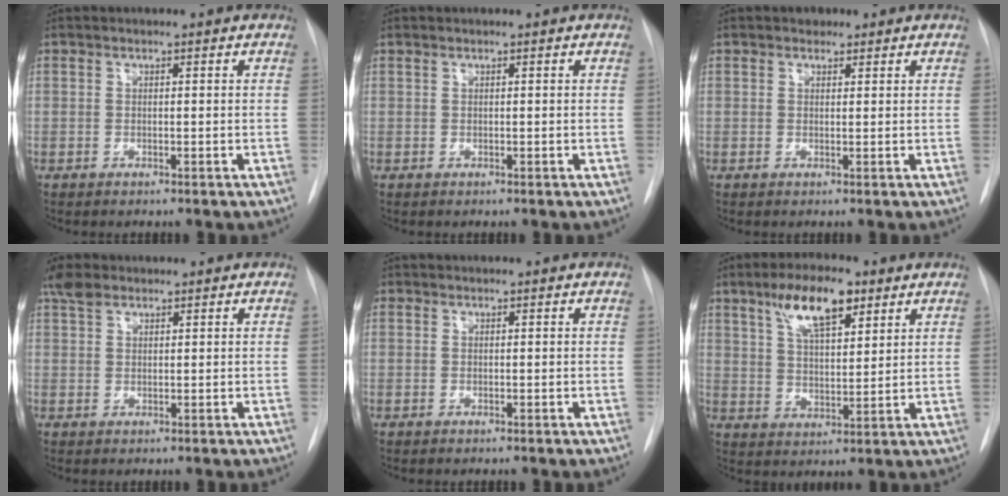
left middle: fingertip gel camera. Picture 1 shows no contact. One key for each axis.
{"total": 0.0}
{"total": 1.4, "fx": 1.0, "fy": 1.0, "fz": 0.3, "tx": -0.005, "ty": 0.001, "tz": 0.012}
{"total": 3.0, "fx": 2.2, "fy": 1.6, "fz": 1.2, "tx": -0.033, "ty": 0.017, "tz": 0.044}
{"total": 0.0}
{"total": 9.8, "fx": 5.7, "fy": 3.1, "fz": 7.4, "tx": -0.135, "ty": 0.011, "tz": 0.103}